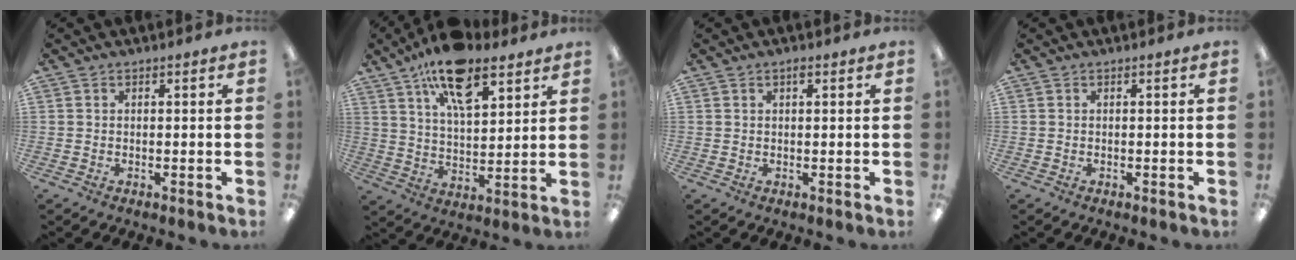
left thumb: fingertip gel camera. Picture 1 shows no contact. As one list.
[{"total": 15.8, "force": [10.1, 6.9, 10.0], "torque": [-0.164, -0.040, 0.174]}, {"total": 0.9, "force": [0.6, 0.4, 0.6], "torque": [-0.005, -0.002, 0.008]}, {"total": 0.0}]